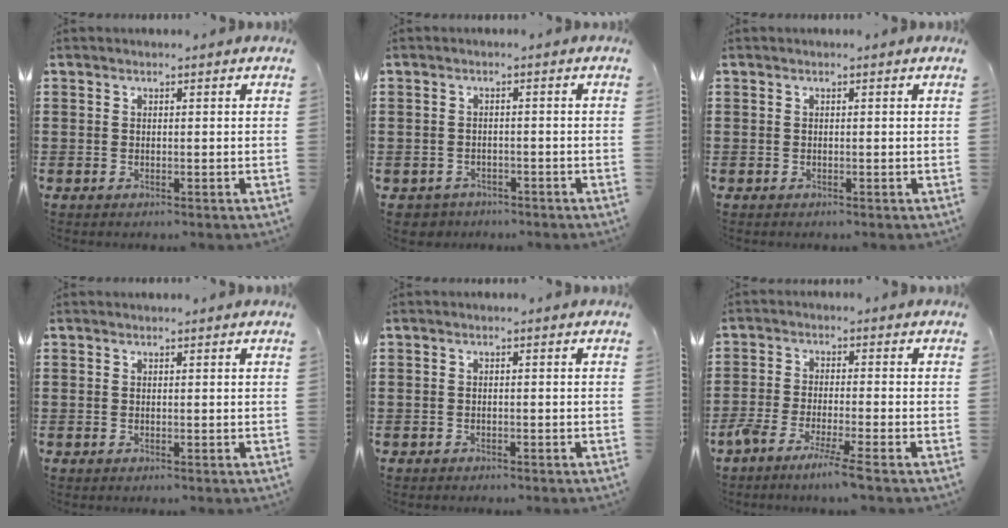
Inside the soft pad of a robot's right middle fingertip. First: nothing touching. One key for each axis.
{"total": 1.6, "fx": -1.5, "fy": 0.5, "fz": -0.2, "tx": -0.006, "ty": -0.002, "tz": -0.035}
{"total": 0.0}
{"total": 0.6, "fx": 0.6, "fy": 0.0, "fz": 0.0, "tx": -0.002, "ty": -0.003, "tz": 0.013}
{"total": 0.6, "fx": -0.6, "fy": 0.1, "fz": 0.0, "tx": -0.003, "ty": 0.000, "tz": -0.012}
{"total": 4.5, "fx": -3.5, "fy": -0.2, "fz": 2.8, "tx": -0.066, "ty": -0.016, "tz": -0.068}